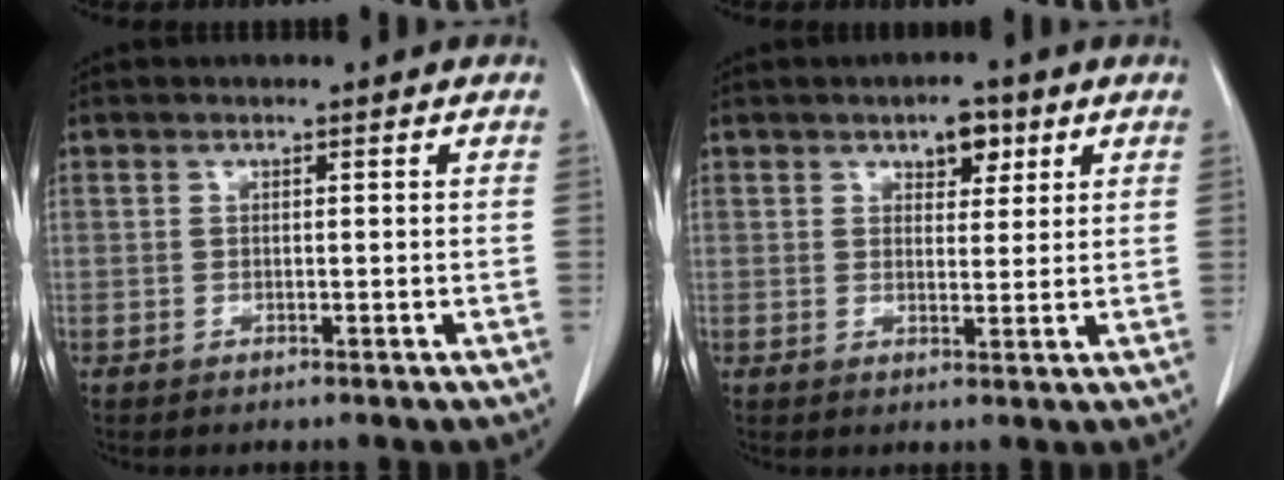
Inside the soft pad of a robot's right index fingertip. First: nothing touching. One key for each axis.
{"total": 4.1, "fx": 2.3, "fy": 2.1, "fz": 2.6, "tx": -0.034, "ty": 0.005, "tz": 0.034}